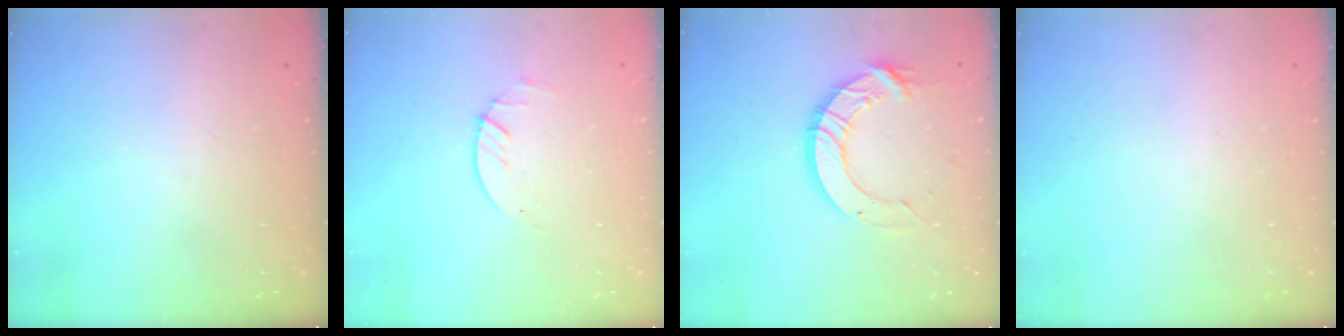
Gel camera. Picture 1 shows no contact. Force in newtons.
{"total": 1.7, "press": 1.6, "slide": 0.2}
{"total": 11.6, "press": 11.6, "slide": 1.2}
{"total": 0.0}